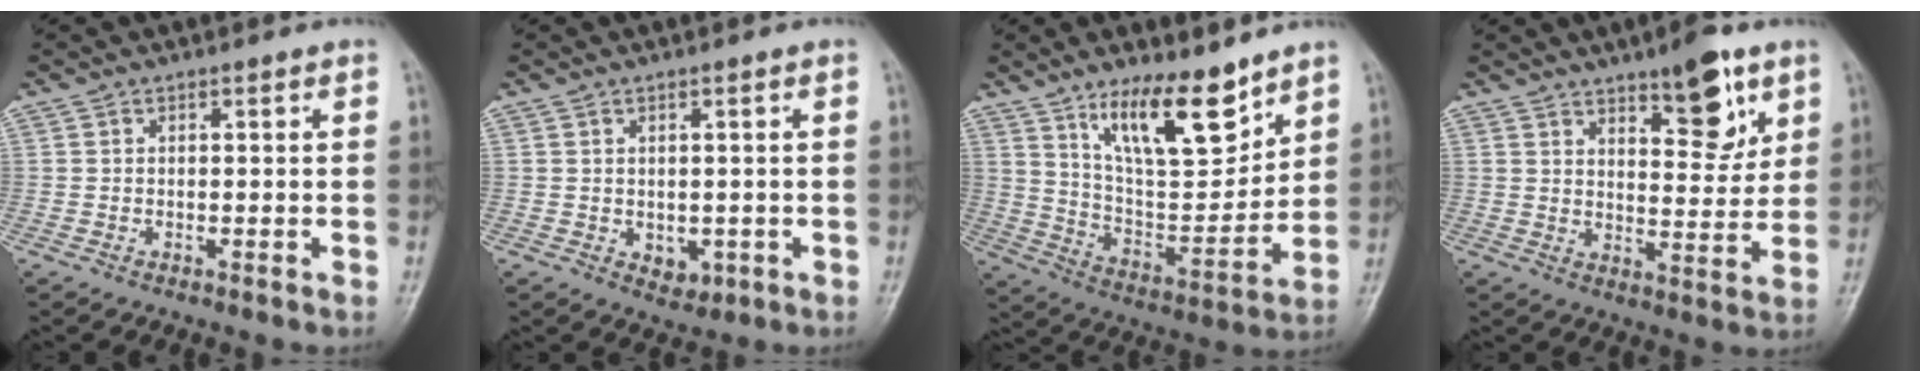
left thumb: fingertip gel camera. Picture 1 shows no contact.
{"total": 3.1, "force": [-0.5, 2.1, 2.2], "torque": [-0.016, -0.002, 0.003]}
{"total": 15.7, "force": [10.6, 5.2, 10.3], "torque": [-0.137, -0.075, 0.198]}
{"total": 11.0, "force": [6.5, 4.1, 7.9], "torque": [-0.086, -0.040, 0.099]}